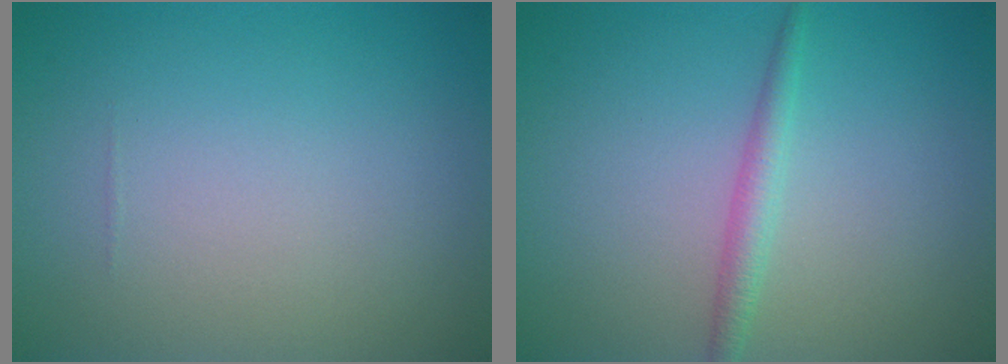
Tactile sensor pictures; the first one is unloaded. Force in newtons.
{"total": 1.7, "press": 1.7, "slide": 0.0}